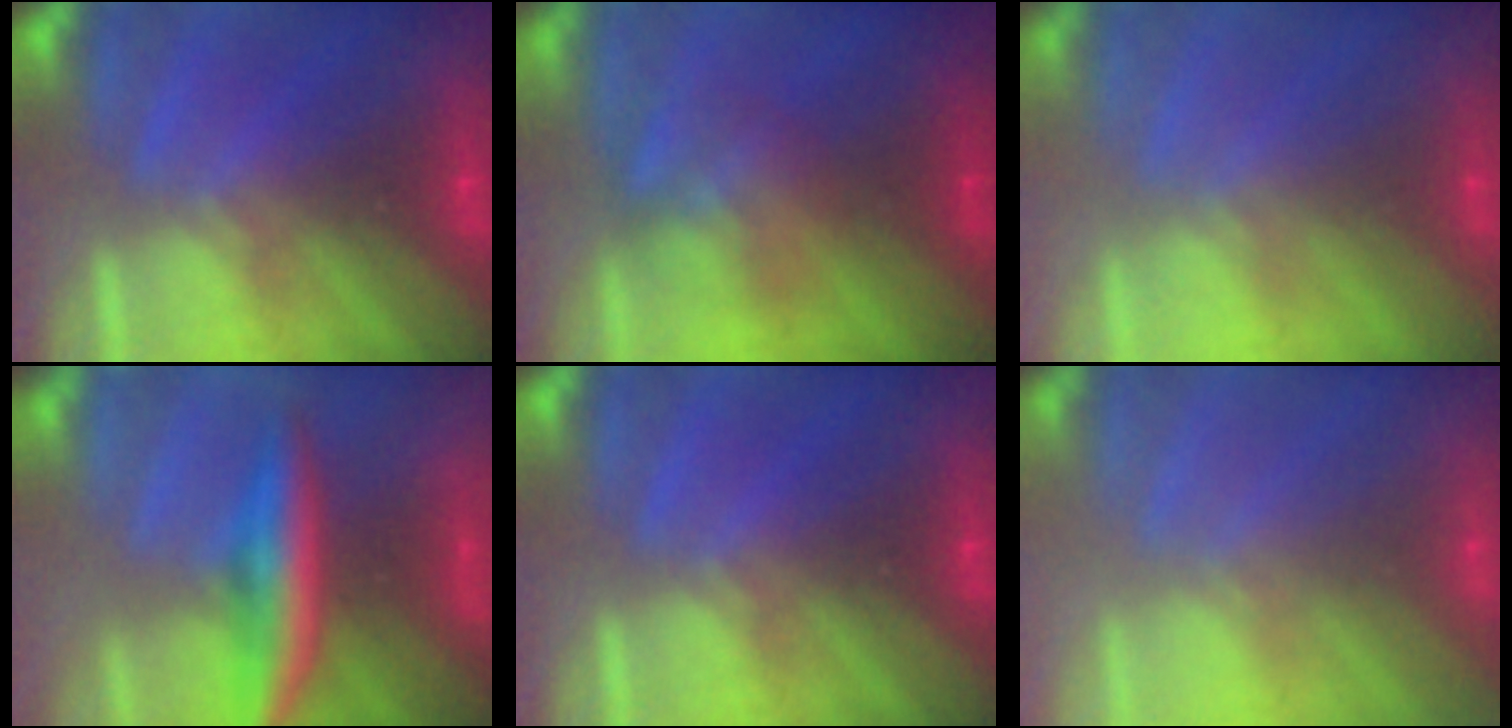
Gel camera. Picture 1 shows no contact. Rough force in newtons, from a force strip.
{"total": 2.9}
{"total": 2.6}
{"total": 7.3}
{"total": 0.0}
{"total": 2.4}